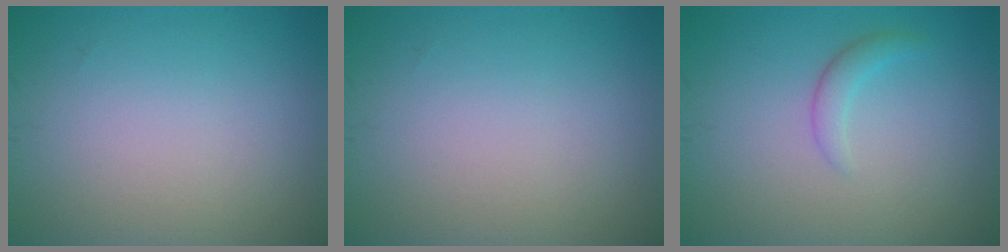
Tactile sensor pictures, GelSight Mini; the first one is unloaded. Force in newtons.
{"total": 0.0}
{"total": 1.5, "press": 1.5, "slide": 0.1}